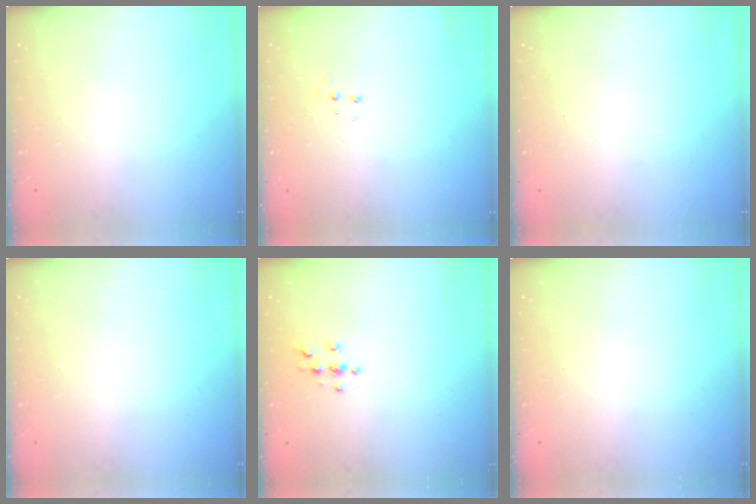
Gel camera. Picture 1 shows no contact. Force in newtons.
{"total": 4.2, "press": 4.2, "slide": 0.5}
{"total": 0.0}
{"total": 0.0}
{"total": 3.8, "press": 3.8, "slide": 0.4}
{"total": 0.0}